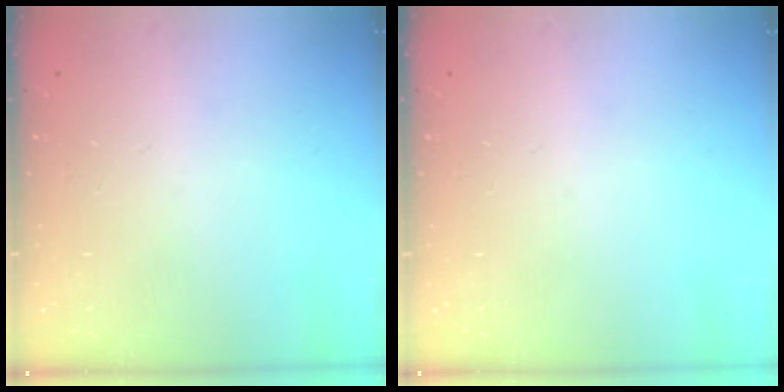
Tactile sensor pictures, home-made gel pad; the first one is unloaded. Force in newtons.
{"total": 0.0}